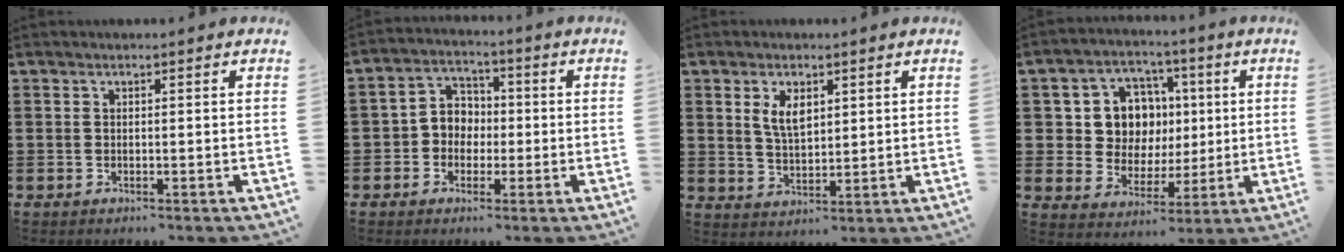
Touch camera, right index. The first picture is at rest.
{"total": 4.6, "force": [-0.9, 4.3, 1.5], "torque": [-0.044, 0.016, -0.022]}
{"total": 4.5, "force": [2.0, 2.2, 3.5], "torque": [-0.067, 0.003, 0.033]}
{"total": 9.7, "force": [1.9, 8.4, 4.5], "torque": [-0.109, 0.018, 0.040]}